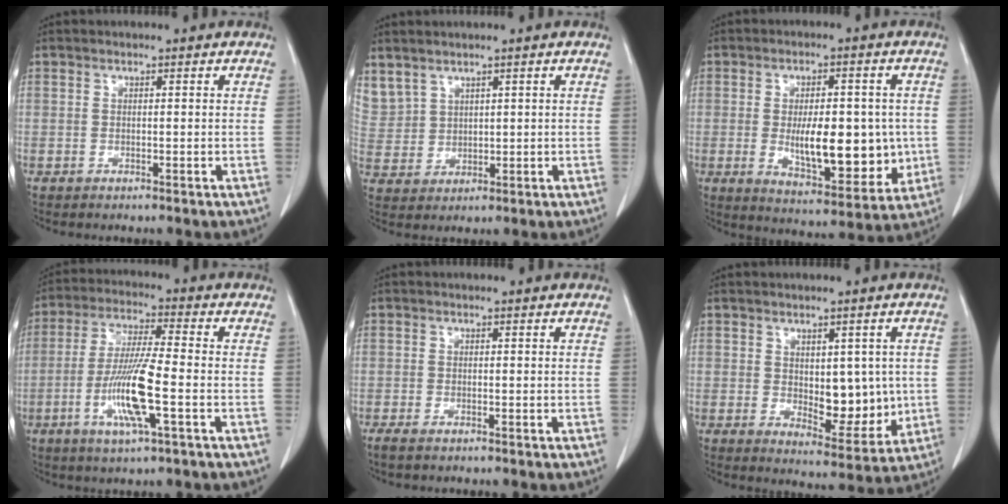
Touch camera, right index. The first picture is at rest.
{"total": 9.2, "force": [5.8, 6.5, 3.0], "torque": [-0.100, 0.020, 0.142]}
{"total": 13.7, "force": [-1.0, 5.6, 12.5], "torque": [-0.180, -0.004, 0.001]}
{"total": 11.1, "force": [-3.2, 0.5, 10.6], "torque": [-0.213, -0.012, -0.063]}
{"total": 2.1, "force": [-1.6, 0.5, 1.2], "torque": [-0.022, -0.005, -0.022]}
{"total": 8.1, "force": [0.2, 4.1, 7.0], "torque": [-0.086, -0.005, 0.022]}